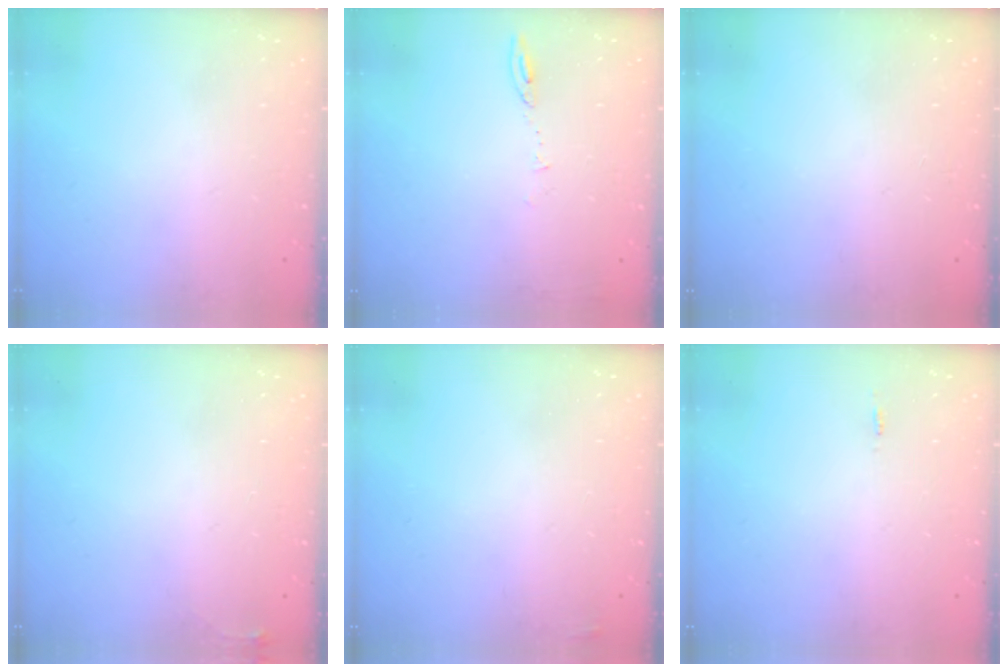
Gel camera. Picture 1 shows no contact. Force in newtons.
{"total": 5.7, "press": 5.7, "slide": 0.7}
{"total": 0.0}
{"total": 3.6, "press": 3.6, "slide": 0.6}
{"total": 2.2, "press": 2.1, "slide": 0.7}
{"total": 8.5, "press": 2.2, "slide": 8.2}